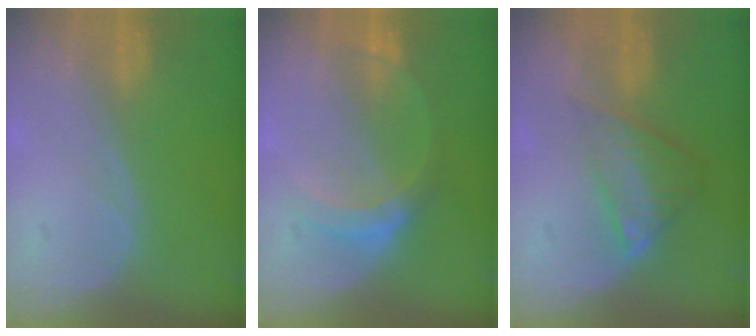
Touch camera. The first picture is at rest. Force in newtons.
{"total": 5.2, "press": 4.8, "slide": 1.8}
{"total": 6.1, "press": 5.3, "slide": 3.1}